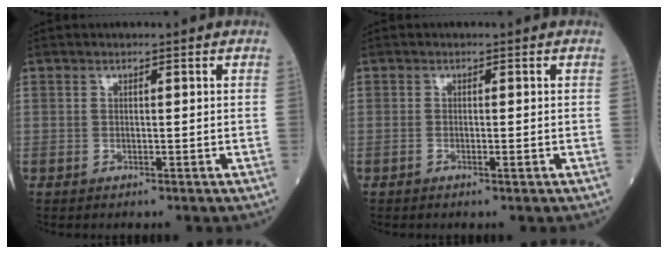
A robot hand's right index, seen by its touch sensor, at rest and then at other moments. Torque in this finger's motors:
{"motor_torque": [-0.06, -0.09, -0.03, -0.01]}